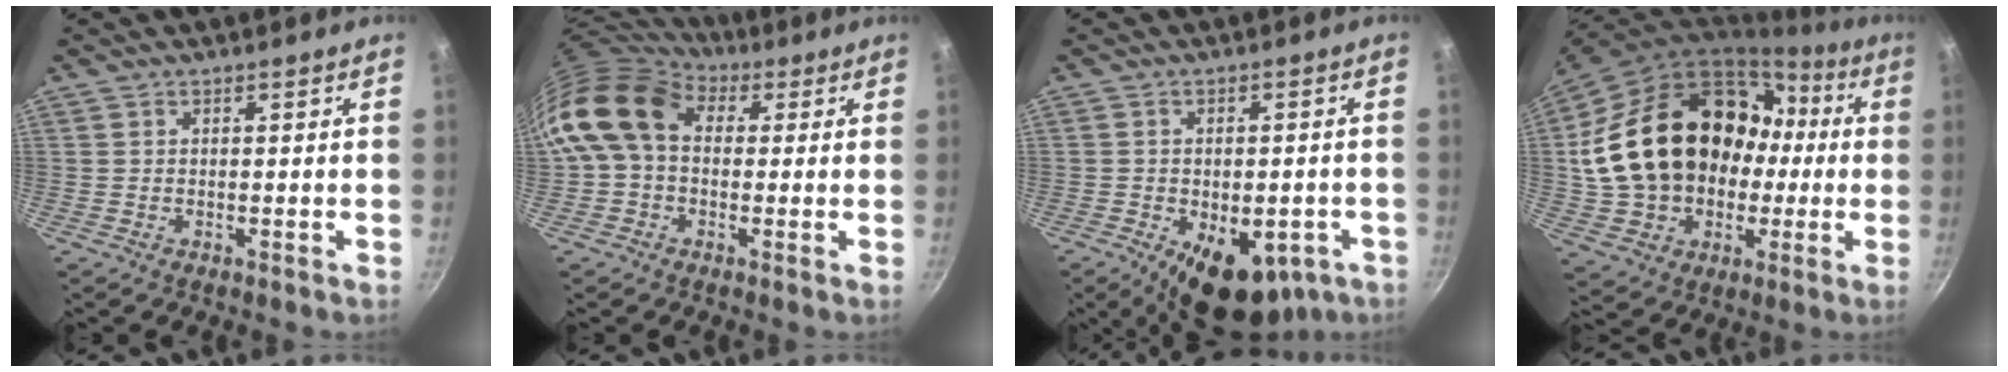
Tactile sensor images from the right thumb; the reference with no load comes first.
{"total": 13.3, "force": [2.1, 9.9, 8.7], "torque": [-0.143, 0.020, 0.017]}
{"total": 13.7, "force": [-5.9, 7.6, 9.7], "torque": [-0.096, 0.004, -0.066]}
{"total": 26.7, "force": [1.4, 20.1, 17.6], "torque": [-0.288, 0.059, 0.051]}